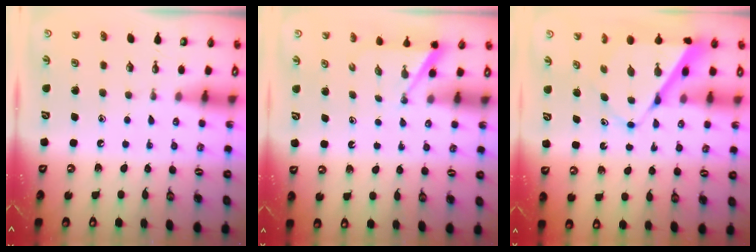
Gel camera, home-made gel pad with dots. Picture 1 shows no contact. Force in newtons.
{"total": 2.3, "press": 2.3, "slide": 0.3}
{"total": 8.5, "press": 8.5, "slide": 0.6}